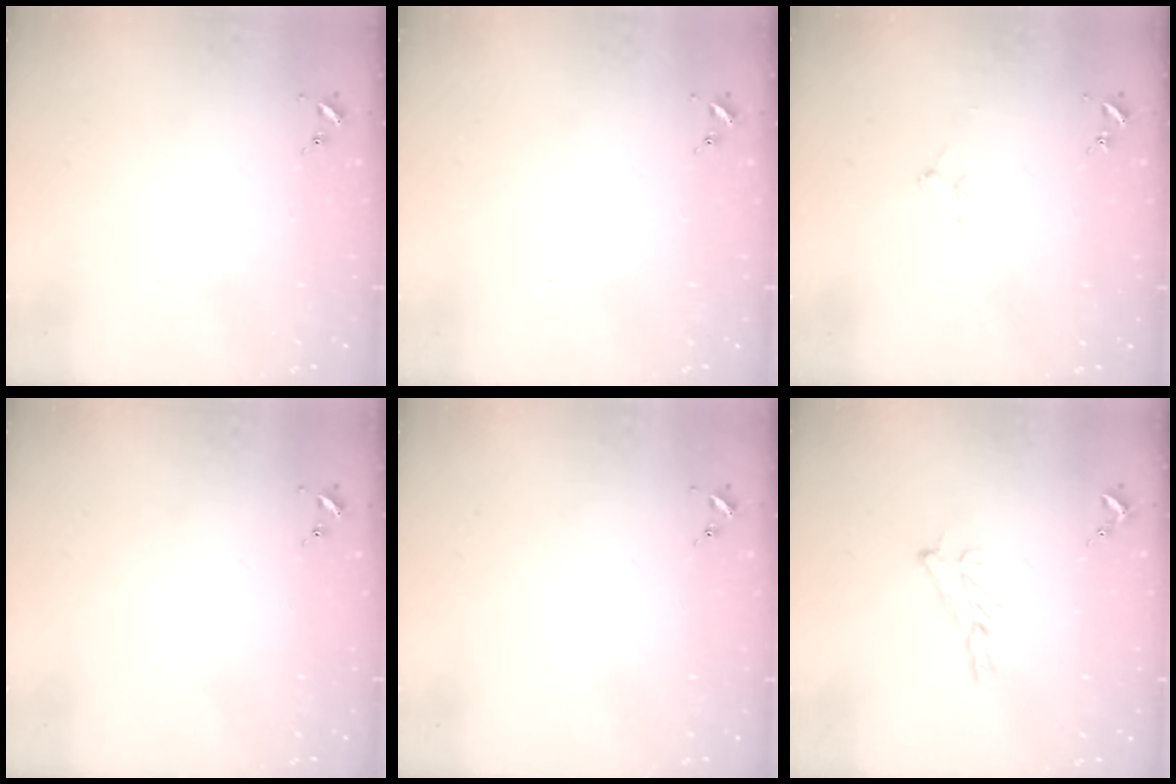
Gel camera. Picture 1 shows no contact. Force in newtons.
{"total": 0.0}
{"total": 5.0, "press": 5.0, "slide": 0.9}
{"total": 0.0}
{"total": 0.0}
{"total": 6.9, "press": 6.9, "slide": 0.3}